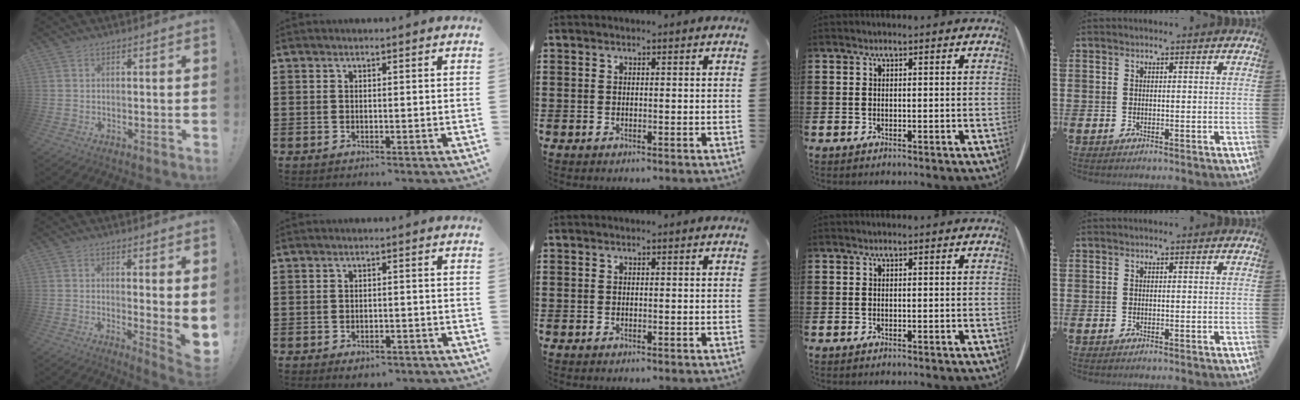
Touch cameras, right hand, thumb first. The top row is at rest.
{"thumb": {"total": 5.0, "force": [1.5, 0.3, 4.8], "torque": [-0.049, -0.036, 0.028]}, "index": {"total": 2.0, "force": [-1.9, 0.6, 0.3], "torque": [-0.011, 0.000, -0.040]}}